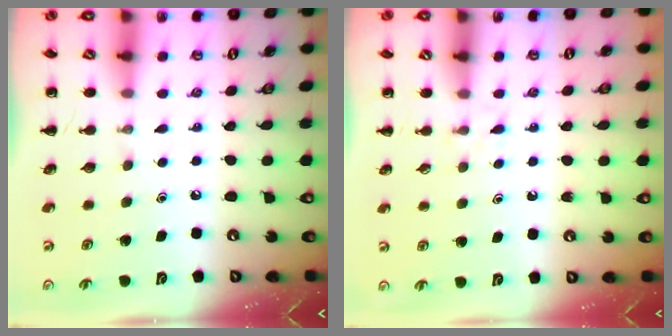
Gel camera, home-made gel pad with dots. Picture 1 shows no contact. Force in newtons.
{"total": 2.9, "press": 2.6, "slide": 1.3}